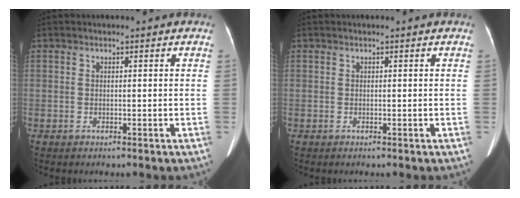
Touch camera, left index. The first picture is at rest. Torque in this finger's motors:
{"motor_torque": [0.07, 0.01, -0.03, 0.01]}